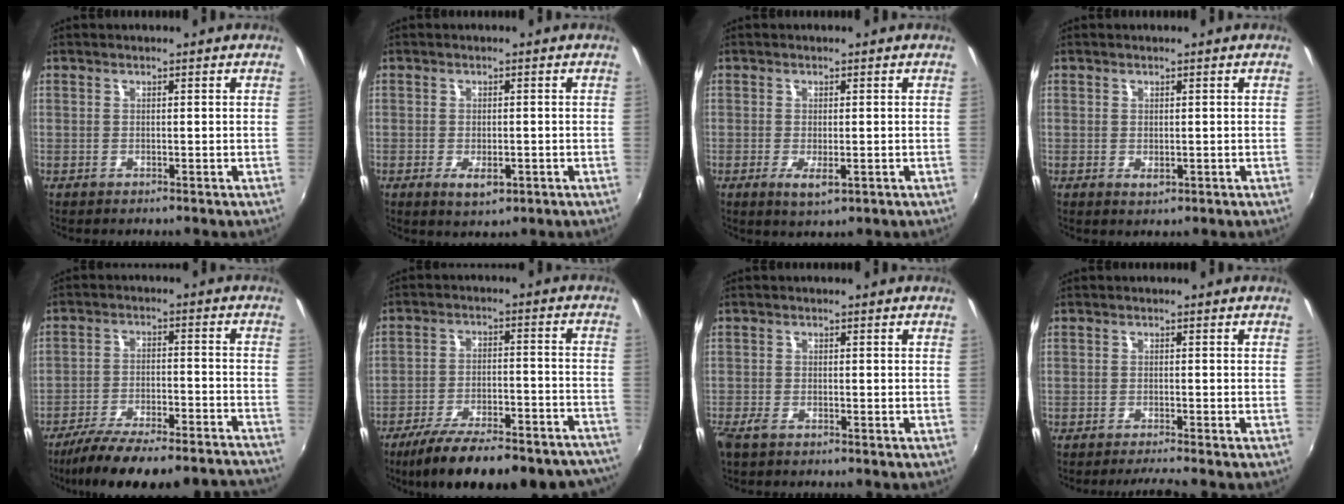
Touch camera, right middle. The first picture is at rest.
{"total": 3.8, "force": [-1.4, 1.7, 3.0], "torque": [-0.058, -0.009, -0.019]}
{"total": 3.5, "force": [-1.1, 1.2, 3.1], "torque": [-0.057, -0.012, -0.014]}
{"total": 1.2, "force": [0.0, 0.8, 0.9], "torque": [-0.014, -0.002, 0.001]}
{"total": 22.5, "force": [-20.1, 3.6, 9.4], "torque": [-0.166, -0.025, -0.278]}
{"total": 25.9, "force": [-21.8, 6.8, 12.3], "torque": [-0.199, -0.022, -0.289]}
{"total": 2.5, "force": [-1.9, 0.9, 1.4], "torque": [-0.034, -0.008, -0.037]}
{"total": 3.0, "force": [-2.7, -0.7, 1.1], "torque": [-0.027, -0.007, -0.049]}